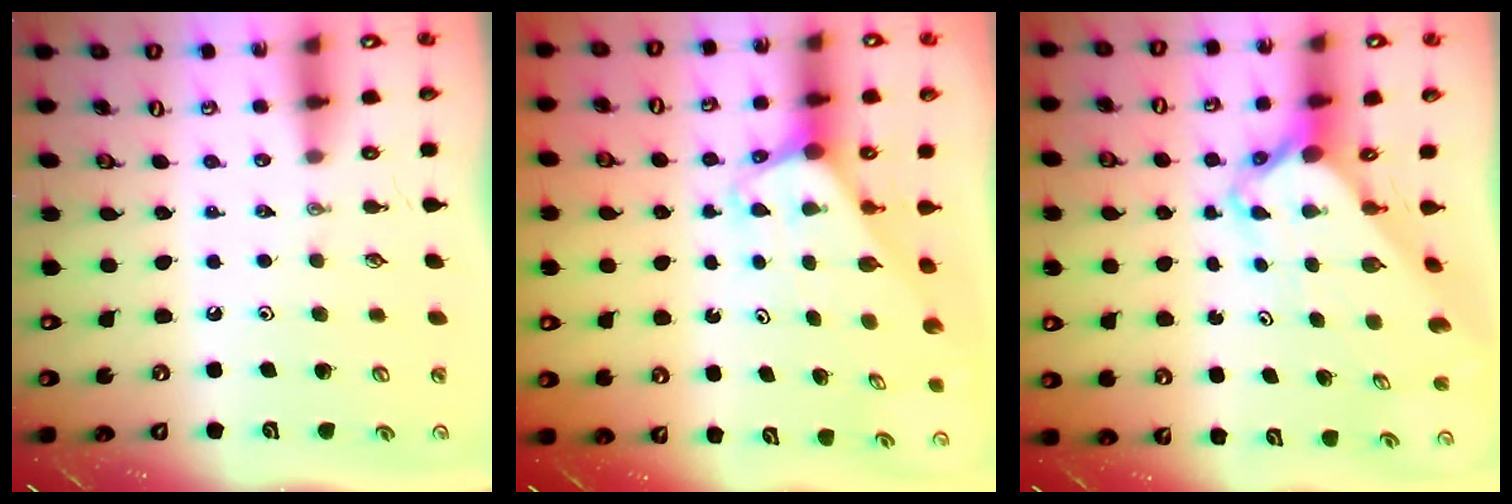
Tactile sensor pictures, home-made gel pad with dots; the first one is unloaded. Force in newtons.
{"total": 2.0, "press": 2.0, "slide": 0.1}
{"total": 3.5, "press": 3.5, "slide": 0.3}